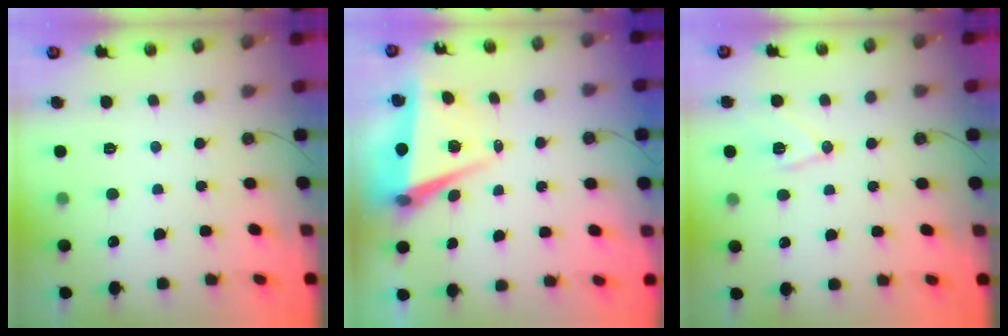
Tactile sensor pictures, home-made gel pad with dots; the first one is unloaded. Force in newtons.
{"total": 6.3, "press": 4.7, "slide": 4.2}
{"total": 9.9, "press": 9.8, "slide": 1.1}